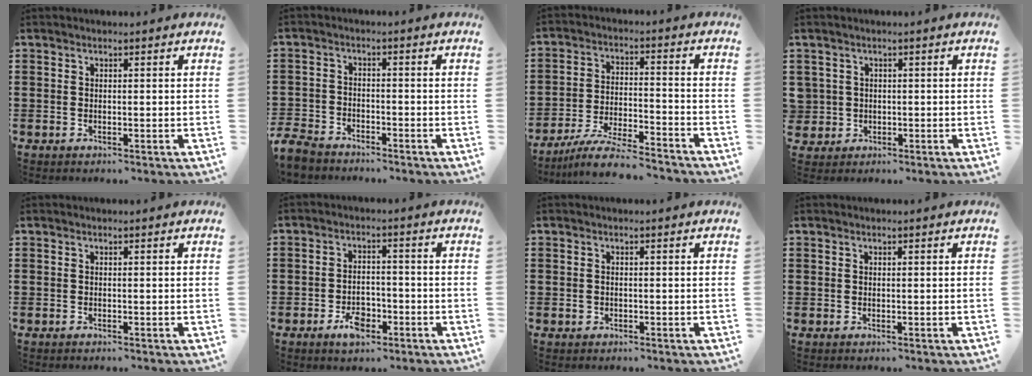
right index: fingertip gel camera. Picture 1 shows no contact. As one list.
[{"total": 4.0, "force": [-3.8, 0.9, 0.6], "torque": [-0.034, -0.006, -0.085]}, {"total": 7.8, "force": [-7.2, 0.1, 3.0], "torque": [-0.060, 0.001, -0.138]}, {"total": 2.2, "force": [0.0, 2.2, 0.0], "torque": [-0.012, 0.007, -0.002]}, {"total": 0.0}, {"total": 5.0, "force": [-2.4, 2.5, 3.5], "torque": [-0.056, 0.001, -0.043]}, {"total": 0.6, "force": [-0.2, 0.5, 0.2], "torque": [-0.006, 0.002, -0.004]}, {"total": 0.0}]